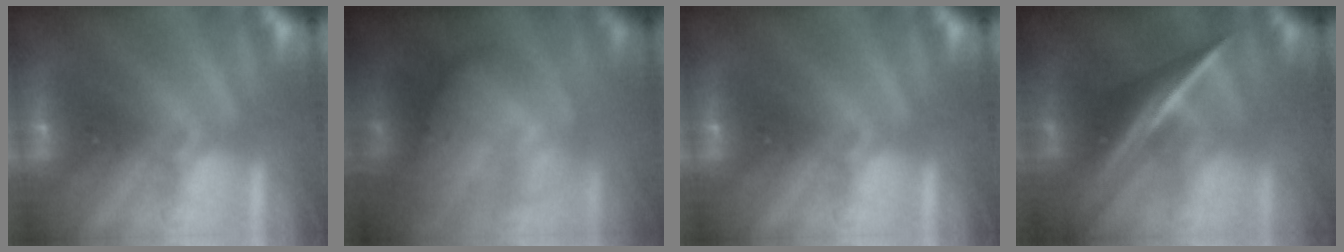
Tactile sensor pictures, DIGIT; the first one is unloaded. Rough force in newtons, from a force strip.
{"total": 8.5}
{"total": 0.0}
{"total": 2.6}